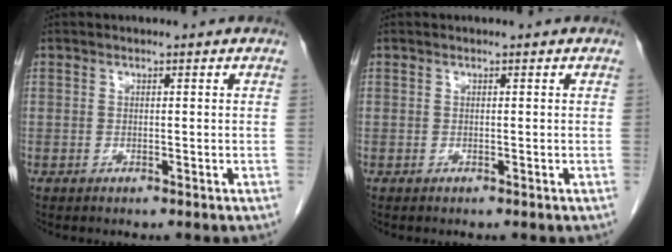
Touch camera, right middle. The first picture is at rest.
{"total": 0.0}